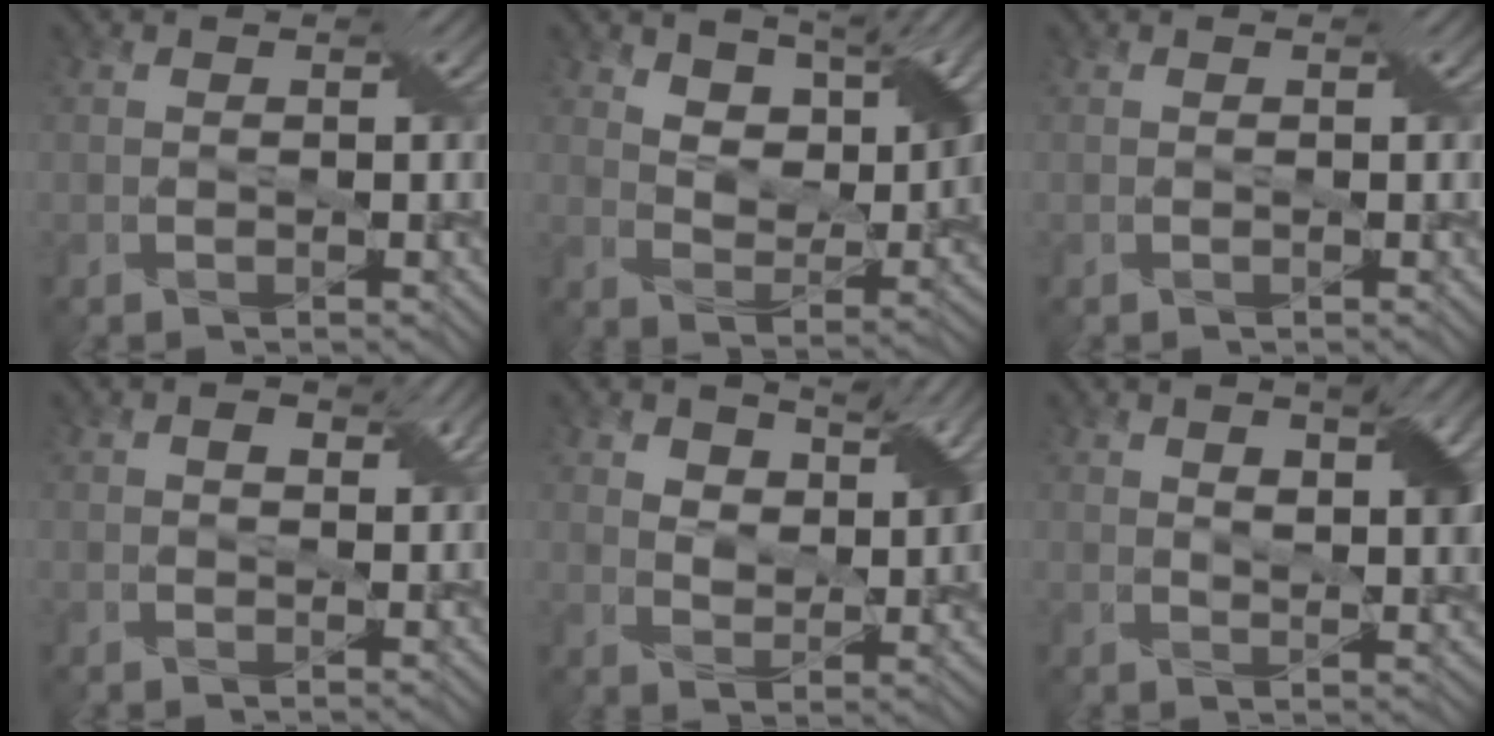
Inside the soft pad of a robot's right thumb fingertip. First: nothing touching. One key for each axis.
{"total": 6.5, "fx": 4.3, "fy": 2.7, "fz": 3.9, "tx": -0.067, "ty": 0.000, "tz": 0.076}
{"total": 0.0}
{"total": 1.7, "fx": 0.7, "fy": 1.2, "fz": 1.0, "tx": -0.009, "ty": -0.001, "tz": 0.011}
{"total": 5.0, "fx": 3.0, "fy": 2.3, "fz": 3.2, "tx": -0.050, "ty": -0.004, "tz": 0.055}
{"total": 4.6, "fx": 2.2, "fy": 1.4, "fz": 3.7, "tx": -0.055, "ty": 0.002, "tz": 0.038}